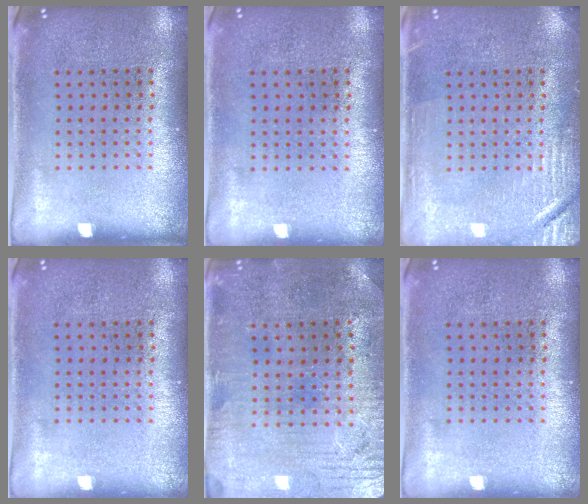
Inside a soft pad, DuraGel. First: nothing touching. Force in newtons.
{"total": 0.0}
{"total": 2.9, "press": 2.9, "slide": 0.3}
{"total": 0.0}
{"total": 0.9, "press": 0.7, "slide": 0.6}
{"total": 0.0}